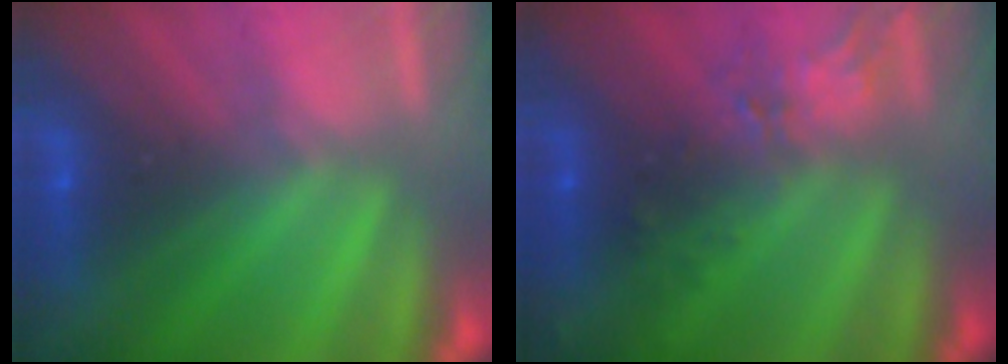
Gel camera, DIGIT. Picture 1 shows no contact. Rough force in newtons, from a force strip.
{"total": 2.6}